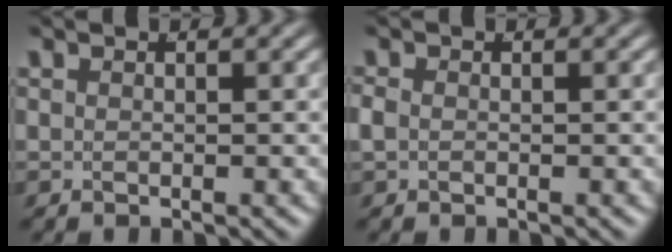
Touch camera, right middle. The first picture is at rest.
{"total": 1.0, "force": [-0.2, 0.7, 0.7], "torque": [-0.020, -0.005, 0.000]}